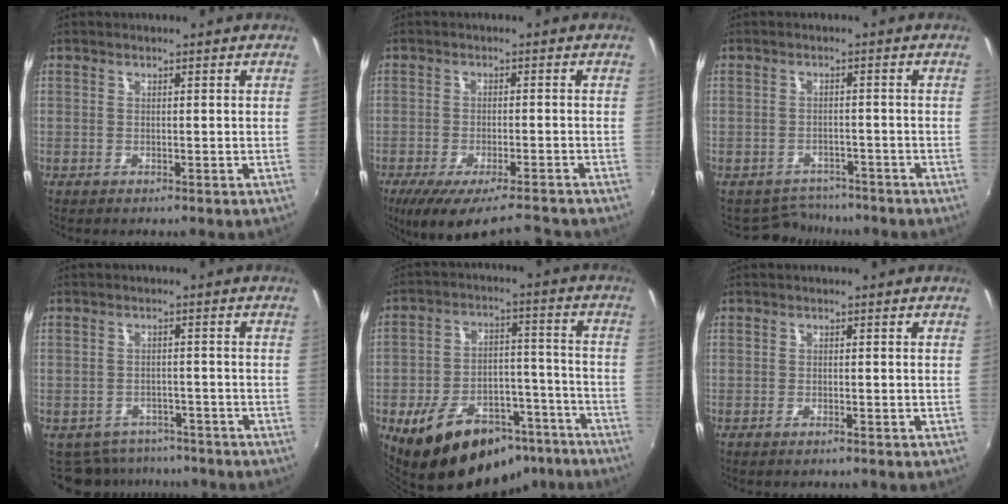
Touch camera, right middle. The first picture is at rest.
{"total": 11.9, "force": [-9.9, 1.9, 6.2], "torque": [-0.126, -0.034, -0.161]}
{"total": 5.5, "force": [-5.1, 2.2, 0.0], "torque": [-0.015, 0.003, -0.078]}
{"total": 8.1, "force": [-6.7, 4.2, 1.6], "torque": [-0.048, -0.008, -0.093]}
{"total": 19.5, "force": [-13.8, 9.7, 9.7], "torque": [-0.171, 0.028, -0.183]}
{"total": 0.7, "force": [-0.6, 0.1, 0.4], "torque": [-0.008, -0.003, -0.012]}